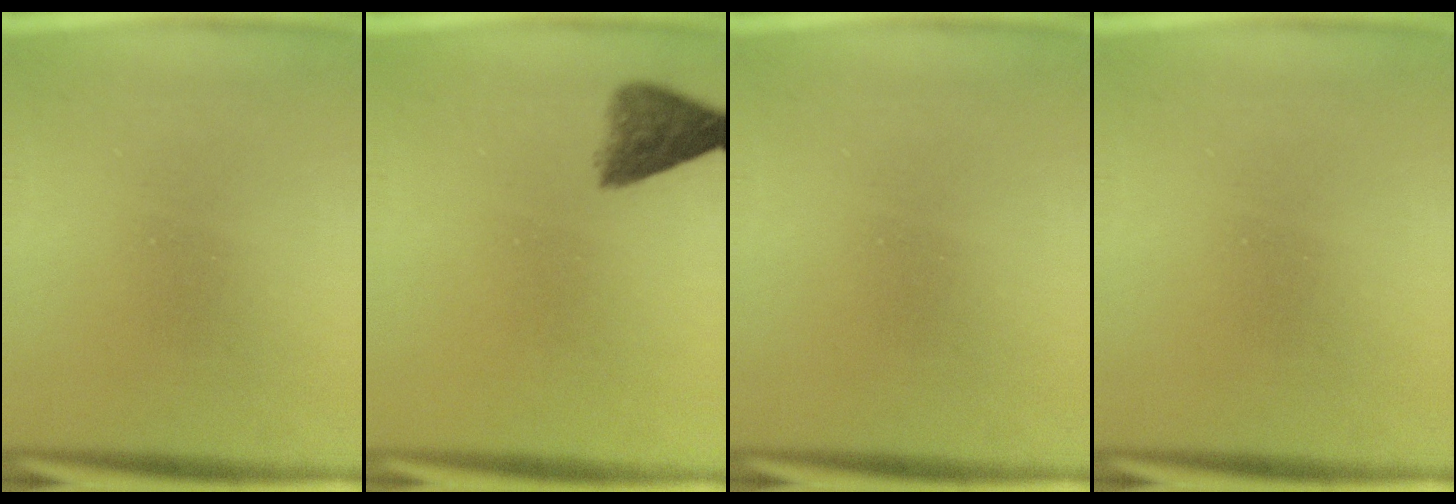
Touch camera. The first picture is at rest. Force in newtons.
{"total": 4.8}
{"total": 0.0}
{"total": 0.0}